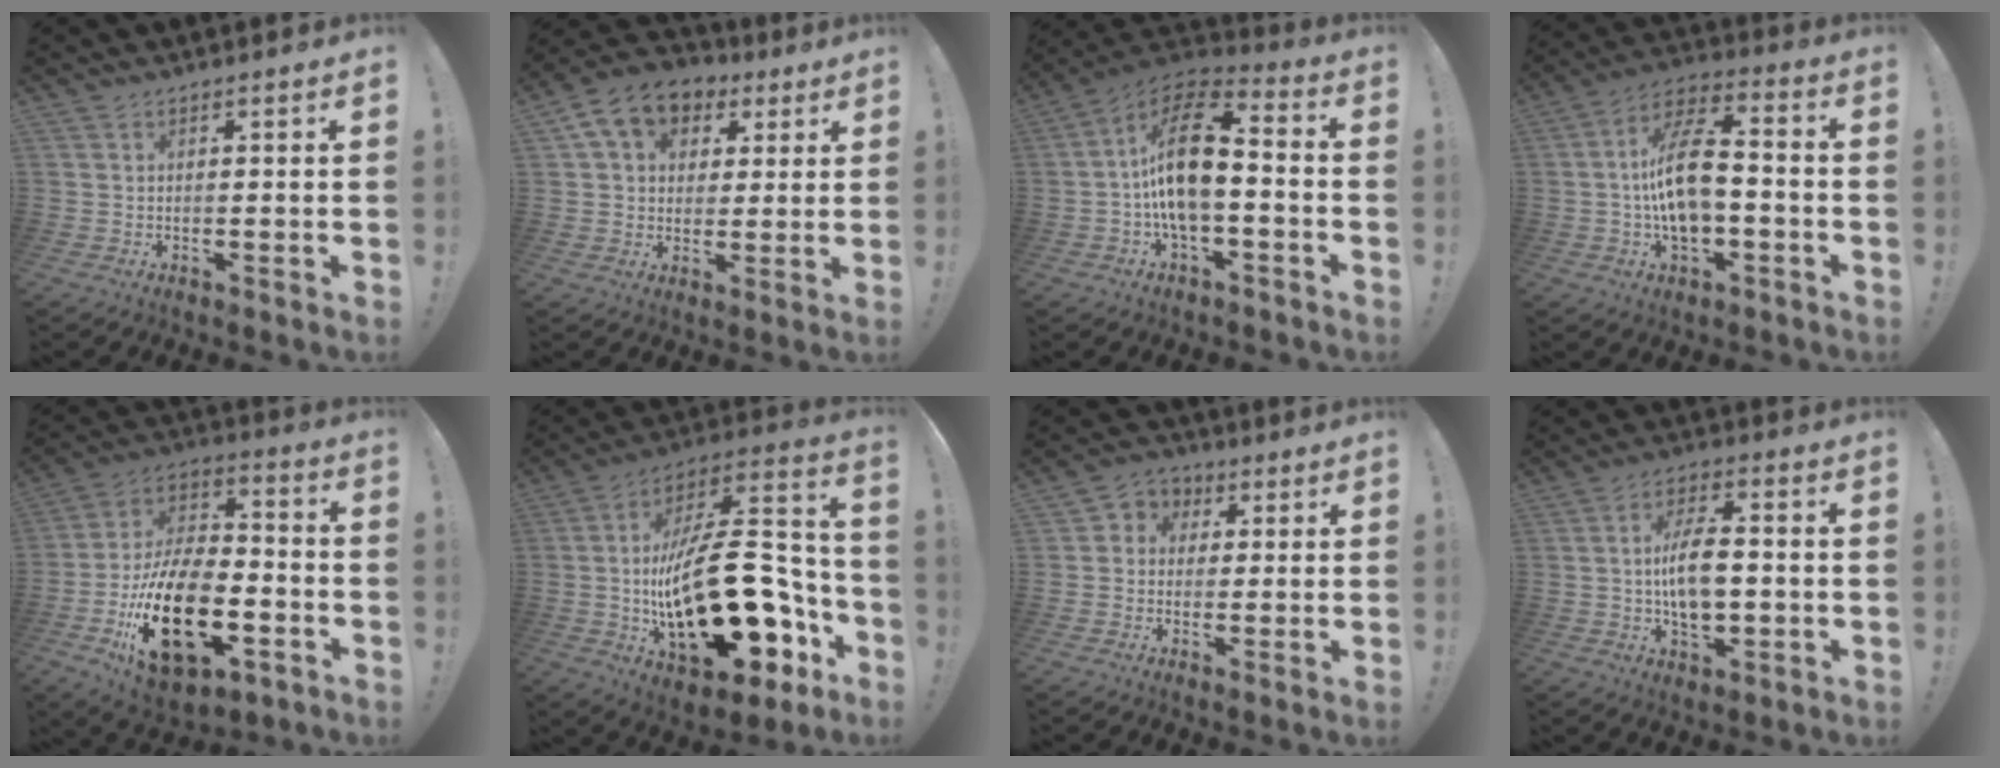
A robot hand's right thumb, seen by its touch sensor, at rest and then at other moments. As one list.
[{"total": 12.0, "force": [5.0, 9.2, 5.9], "torque": [-0.091, -0.013, 0.101]}, {"total": 17.9, "force": [-0.8, 8.9, 15.4], "torque": [-0.263, 0.019, -0.011]}, {"total": 15.6, "force": [-1.6, 8.1, 13.3], "torque": [-0.235, 0.017, -0.029]}, {"total": 25.7, "force": [-9.7, 13.8, 19.5], "torque": [-0.368, 0.057, -0.153]}, {"total": 29.6, "force": [-5.9, 13.6, 25.6], "torque": [-0.458, 0.026, -0.088]}, {"total": 4.8, "force": [-0.7, 4.5, 1.5], "torque": [-0.014, 0.011, -0.010]}, {"total": 11.5, "force": [-0.9, 6.2, 9.7], "torque": [-0.174, 0.007, -0.017]}]